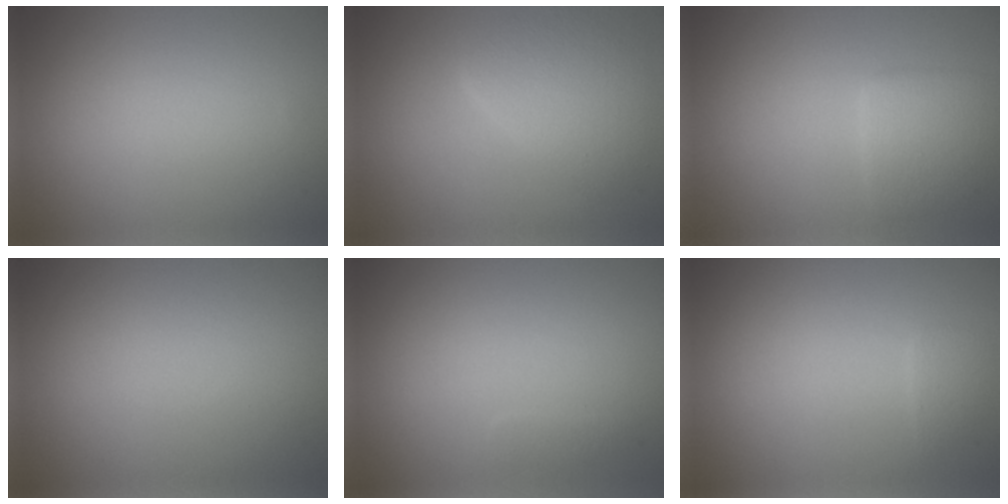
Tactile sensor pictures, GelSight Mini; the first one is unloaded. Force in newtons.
{"total": 4.5, "press": 4.5, "slide": 0.2}
{"total": 2.8, "press": 2.8, "slide": 0.1}
{"total": 0.0}
{"total": 0.6, "press": 0.6, "slide": 0.0}
{"total": 1.0, "press": 1.0, "slide": 0.1}